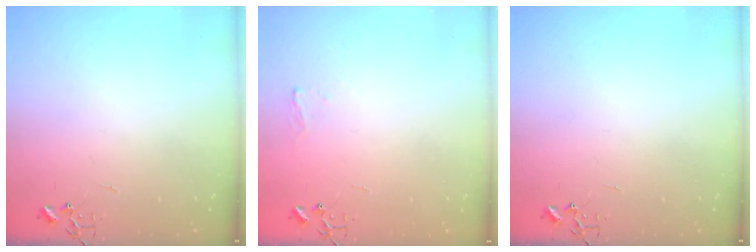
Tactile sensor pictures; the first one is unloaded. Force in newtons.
{"total": 5.2, "press": 5.1, "slide": 0.6}
{"total": 0.0}